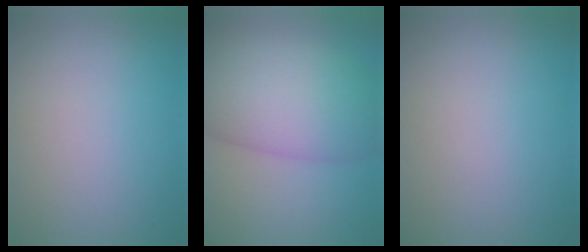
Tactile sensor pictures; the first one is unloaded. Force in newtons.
{"total": 10.0, "press": 9.9, "slide": 0.4}
{"total": 0.0}